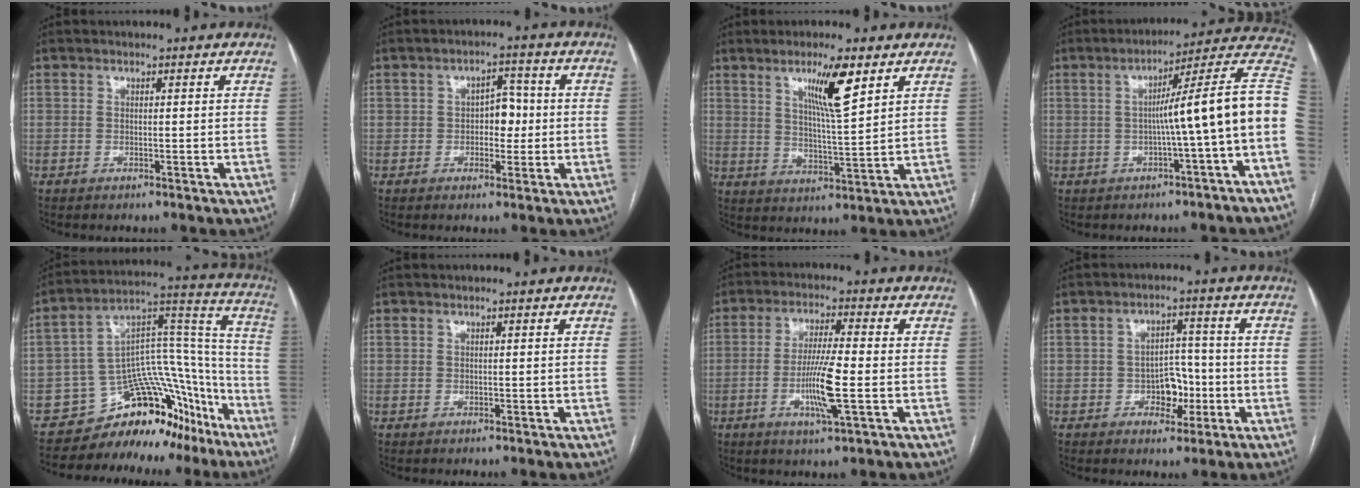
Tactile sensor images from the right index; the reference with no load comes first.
{"total": 4.7, "force": [-0.2, 3.0, 3.6], "torque": [-0.052, 0.016, -0.003]}
{"total": 8.6, "force": [4.6, 0.4, 7.2], "torque": [-0.128, -0.010, 0.080]}
{"total": 13.5, "force": [-1.2, -1.2, 13.4], "torque": [-0.173, 0.035, -0.028]}
{"total": 18.8, "force": [-15.0, 8.8, 7.0], "torque": [-0.075, 0.086, -0.222]}
{"total": 0.0}
{"total": 8.6, "force": [-2.0, 0.2, 8.4], "torque": [-0.162, -0.010, -0.040]}
{"total": 5.7, "force": [-1.6, 3.9, 3.9], "torque": [-0.053, 0.017, -0.022]}